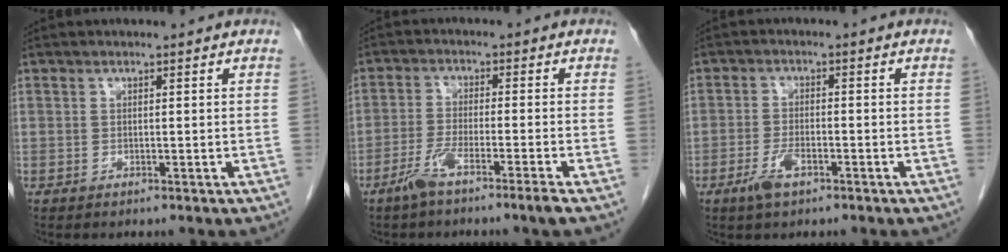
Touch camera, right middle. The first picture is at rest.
{"total": 5.4, "force": [-3.7, -0.6, 3.9], "torque": [-0.074, -0.008, -0.077]}
{"total": 3.7, "force": [-2.1, 1.2, 2.8], "torque": [-0.062, -0.001, -0.039]}